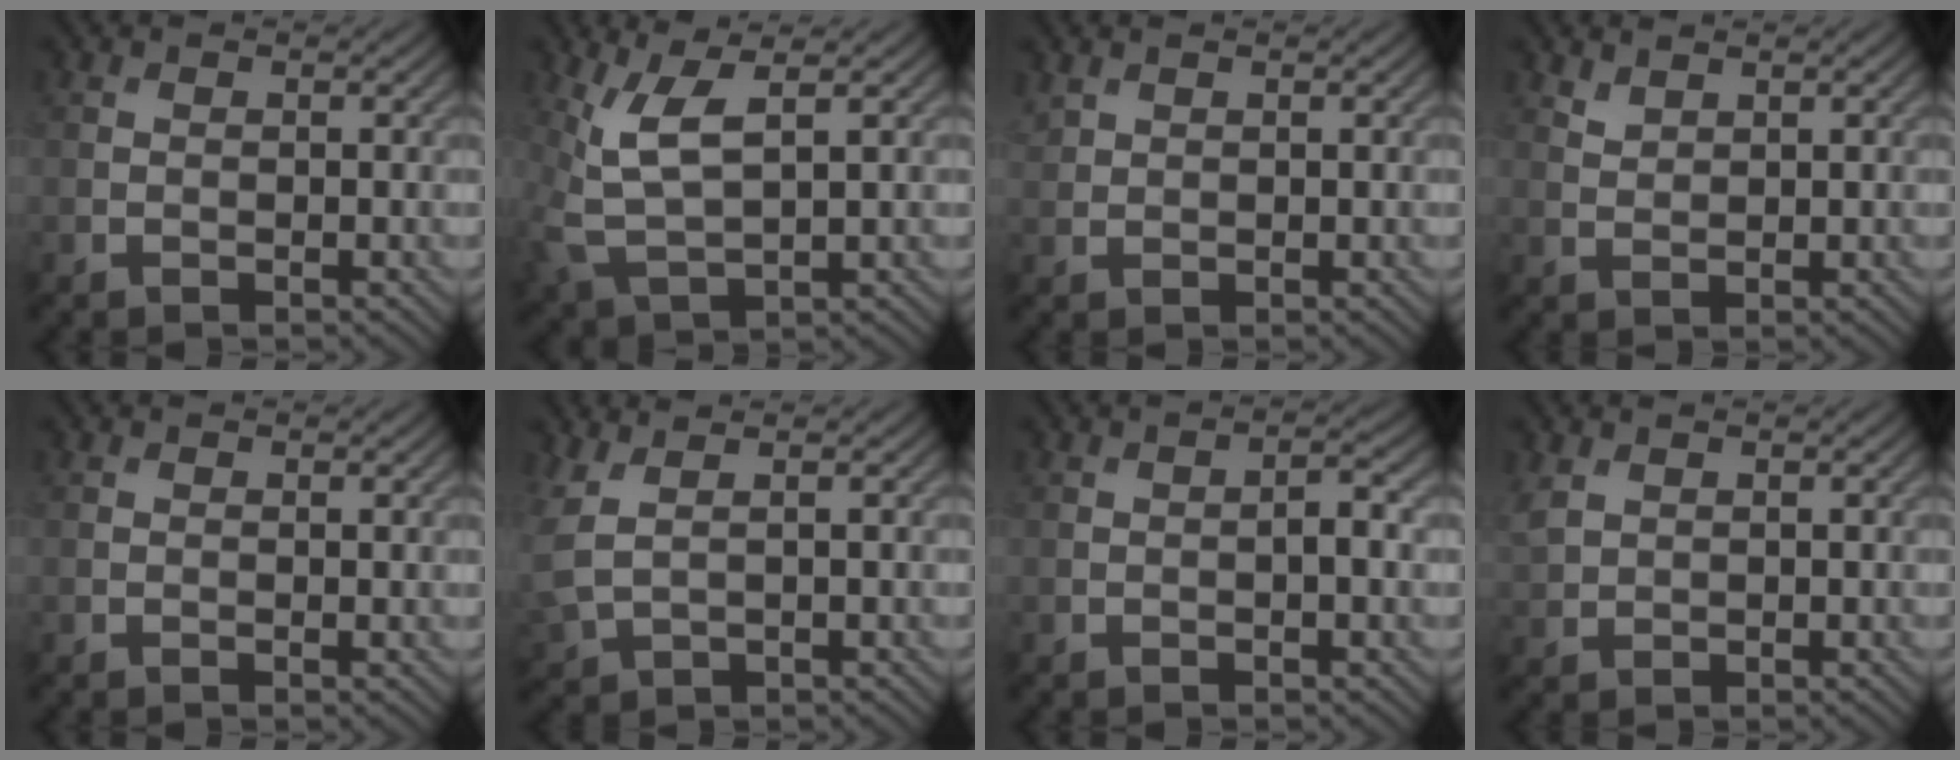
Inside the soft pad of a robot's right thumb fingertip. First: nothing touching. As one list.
[{"total": 6.5, "force": [2.0, 2.2, 5.7], "torque": [-0.149, 0.003, 0.045]}, {"total": 1.1, "force": [1.0, 0.4, 0.3], "torque": [-0.014, 0.004, 0.026]}, {"total": 1.5, "force": [1.3, 0.5, 0.5], "torque": [-0.016, 0.001, 0.032]}, {"total": 0.0}, {"total": 3.6, "force": [1.5, 1.6, 2.8], "torque": [-0.094, 0.000, 0.039]}, {"total": 2.1, "force": [-0.2, 0.6, 2.0], "torque": [-0.033, 0.003, -0.005]}, {"total": 2.1, "force": [1.2, 1.4, 1.1], "torque": [-0.037, 0.003, 0.030]}]